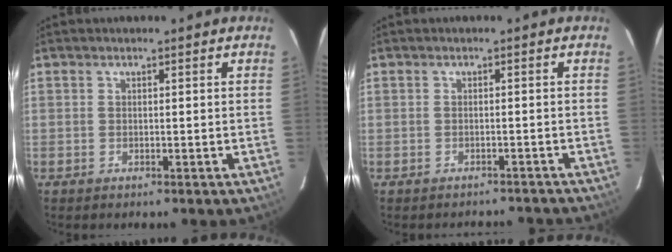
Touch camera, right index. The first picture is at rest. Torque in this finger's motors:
{"motor_torque": [0.12, -0.14, -0.05, -0.04]}